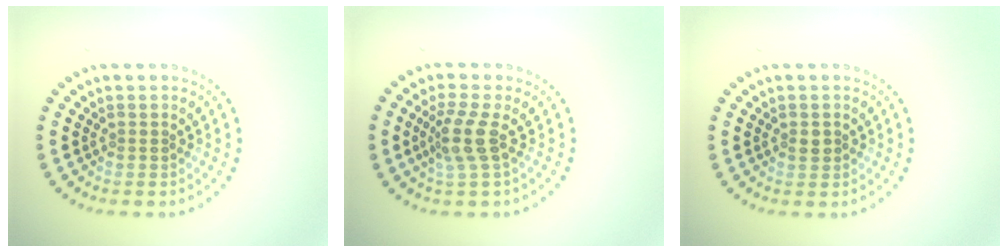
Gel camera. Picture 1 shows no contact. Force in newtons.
{"total": 2.6, "press": 2.1, "slide": 1.7}
{"total": 0.8, "press": 0.8, "slide": 0.1}